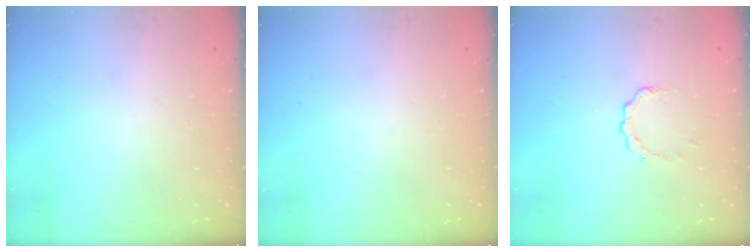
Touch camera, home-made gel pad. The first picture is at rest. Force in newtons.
{"total": 0.0}
{"total": 2.8, "press": 2.8, "slide": 0.3}